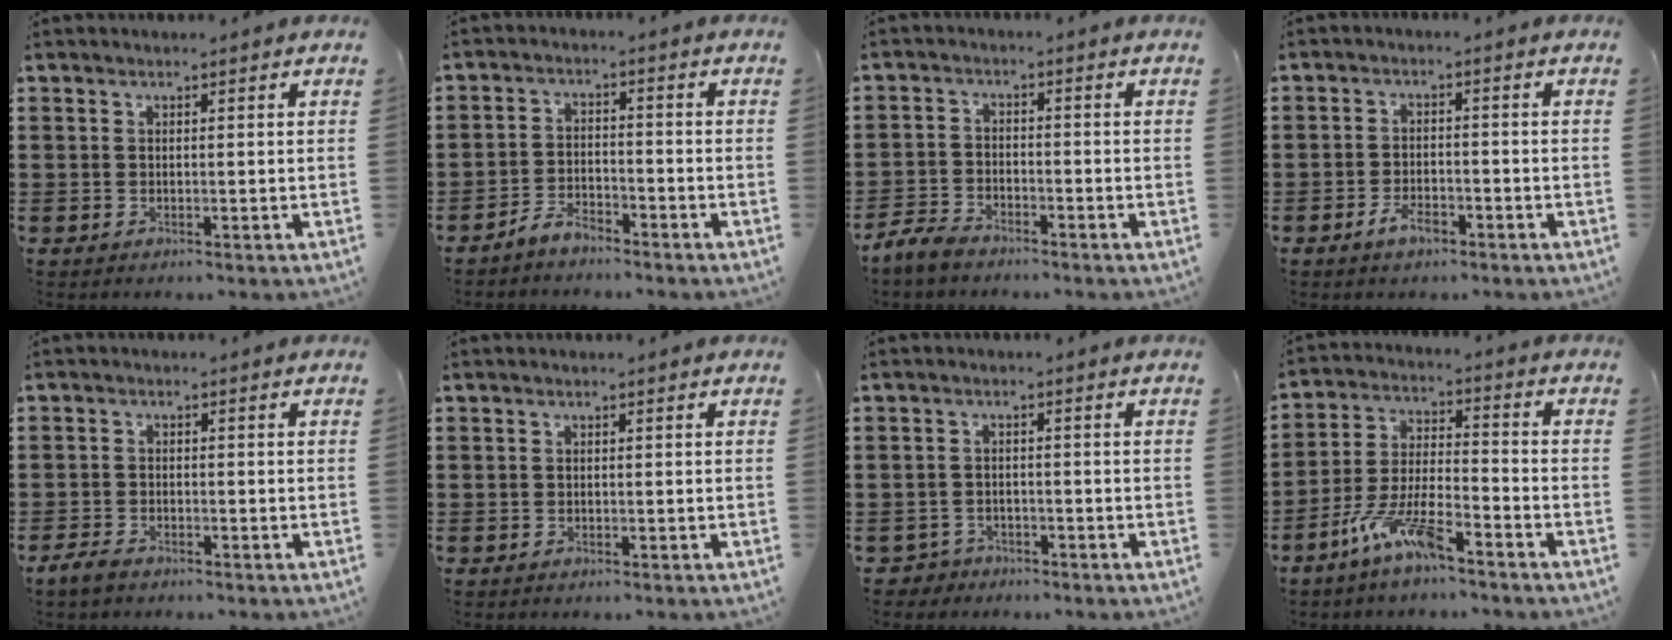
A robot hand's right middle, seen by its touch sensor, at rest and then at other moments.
{"total": 3.6, "force": [-3.5, 0.8, 0.5], "torque": [-0.019, 0.006, -0.074]}
{"total": 3.9, "force": [-3.6, 1.2, 1.0], "torque": [-0.040, 0.000, -0.081]}
{"total": 3.5, "force": [-2.4, 1.5, 2.1], "torque": [-0.044, 0.002, -0.047]}
{"total": 2.5, "force": [-2.0, 1.1, 1.1], "torque": [-0.035, 0.001, -0.044]}
{"total": 0.5, "force": [-0.3, 0.4, 0.1], "torque": [-0.001, 0.004, -0.009]}
{"total": 2.5, "force": [-2.3, 1.1, -0.1], "torque": [-0.006, 0.002, -0.052]}
{"total": 8.7, "force": [-6.4, 1.6, 5.7], "torque": [-0.129, -0.004, -0.124]}